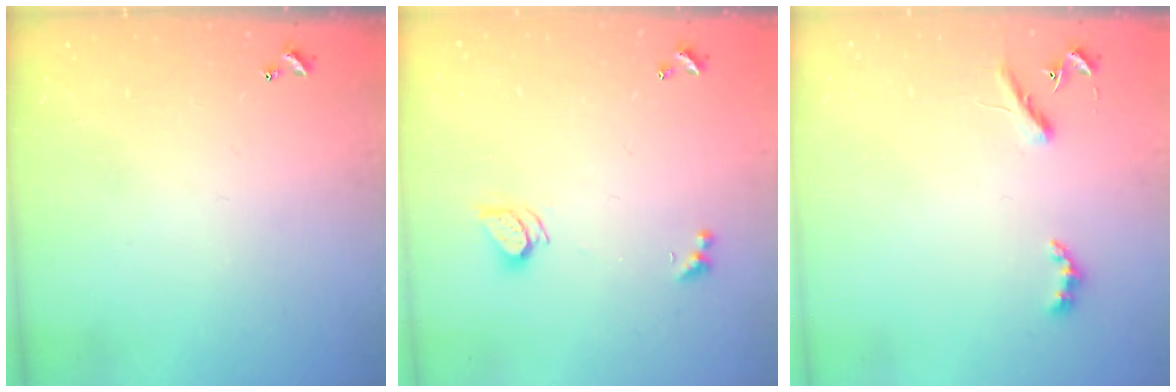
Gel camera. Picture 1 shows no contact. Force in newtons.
{"total": 2.3, "press": 2.3, "slide": 0.2}
{"total": 3.1, "press": 3.0, "slide": 0.6}